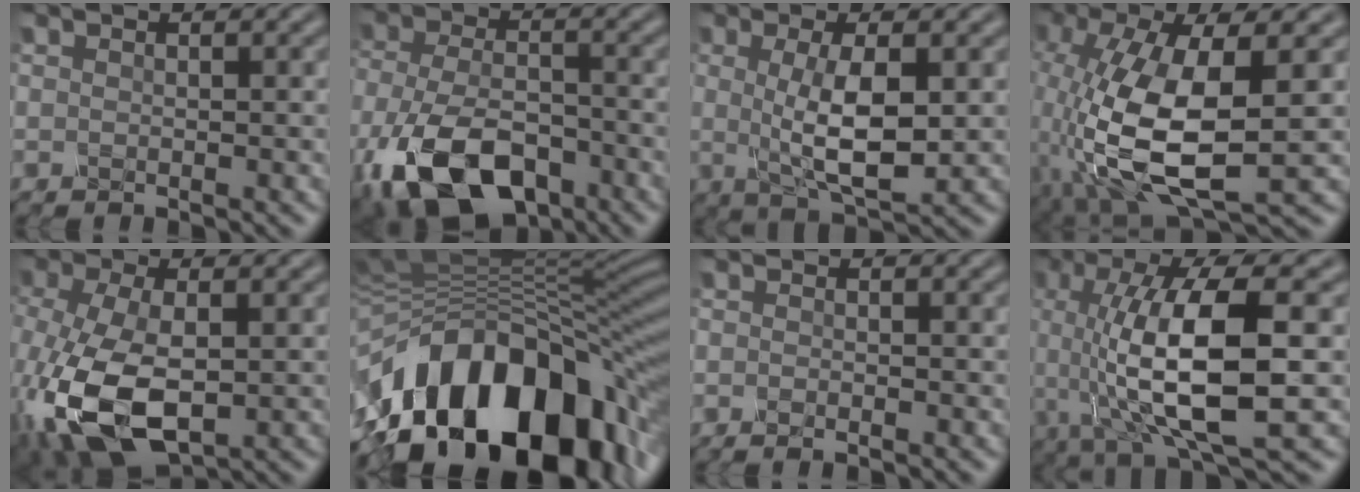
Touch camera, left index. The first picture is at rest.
{"total": 10.6, "force": [-5.9, 5.3, 6.9], "torque": [-0.153, -0.018, -0.110]}
{"total": 6.0, "force": [-0.2, 1.7, 5.7], "torque": [-0.106, -0.006, -0.002]}
{"total": 12.4, "force": [-3.5, 4.9, 10.8], "torque": [-0.238, -0.016, -0.066]}
{"total": 11.3, "force": [-3.9, 5.8, 8.9], "torque": [-0.225, -0.026, -0.073]}
{"total": 17.9, "force": [-8.1, 10.5, 12.0], "torque": [-0.177, -0.002, -0.139]}
{"total": 0.8, "force": [-0.8, 0.1, 0.1], "torque": [0.001, -0.004, -0.018]}
{"total": 11.6, "force": [-1.4, 3.5, 11.0], "torque": [-0.197, 0.000, -0.025]}